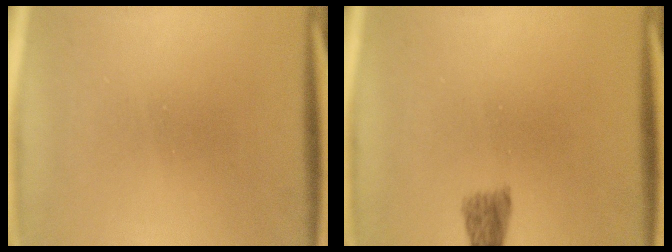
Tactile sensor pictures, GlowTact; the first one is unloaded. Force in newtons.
{"total": 3.3}